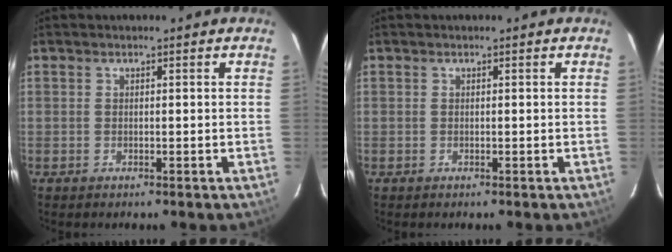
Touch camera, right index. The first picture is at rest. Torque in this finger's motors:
{"motor_torque": [0.00, 0.00, 0.01, 0.00]}